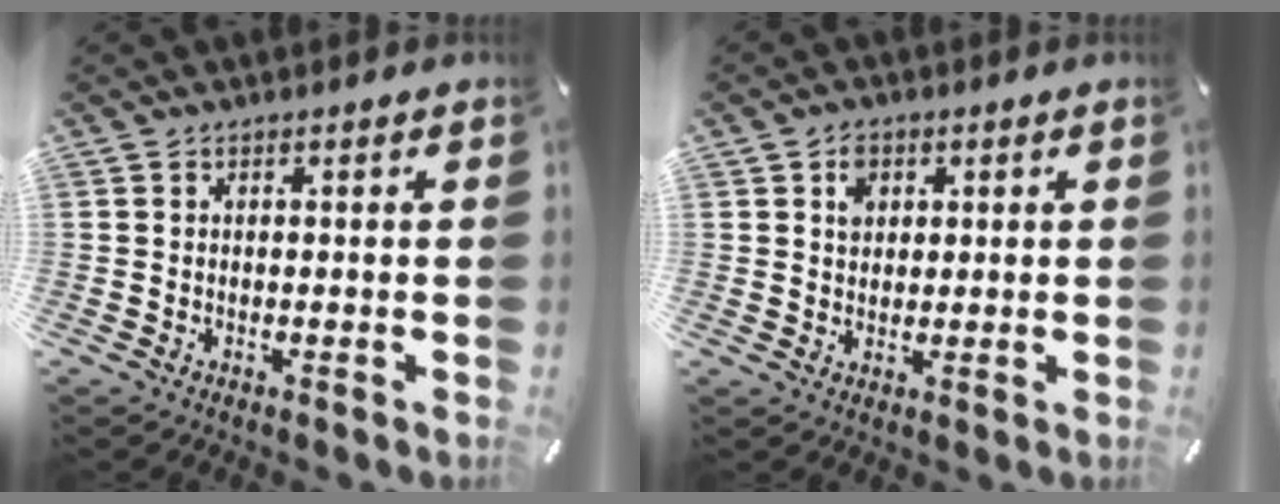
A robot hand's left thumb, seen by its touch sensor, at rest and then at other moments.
{"total": 3.9, "force": [1.5, 3.2, 1.5], "torque": [-0.013, -0.002, 0.021]}